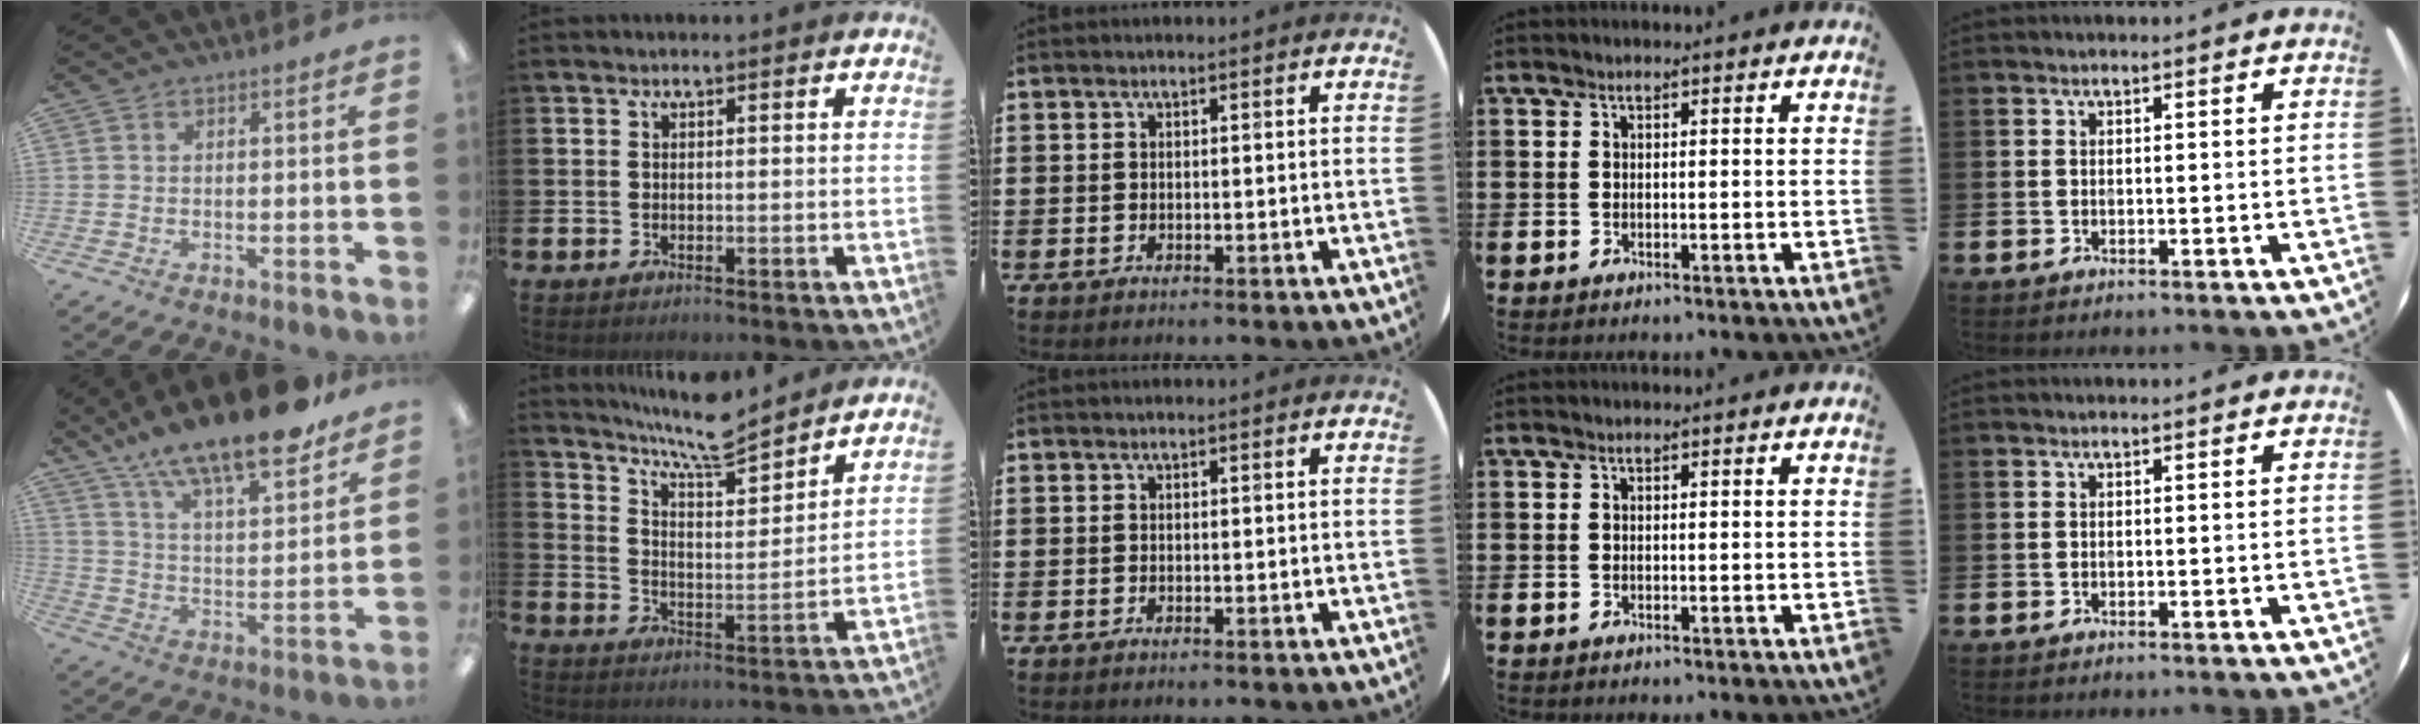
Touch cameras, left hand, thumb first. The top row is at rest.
{"thumb": {"total": 18.9, "force": [15.1, 5.1, 10.1], "torque": [-0.175, -0.097, 0.259]}, "index": {"total": 8.4, "force": [7.9, 0.8, 2.6], "torque": [-0.076, -0.052, 0.143]}}